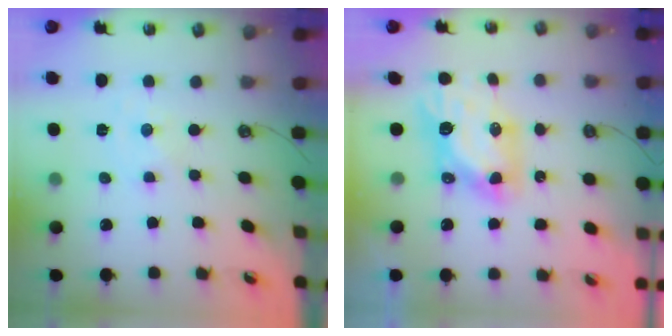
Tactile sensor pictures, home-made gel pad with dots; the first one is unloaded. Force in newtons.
{"total": 9.1, "press": 9.1, "slide": 1.1}